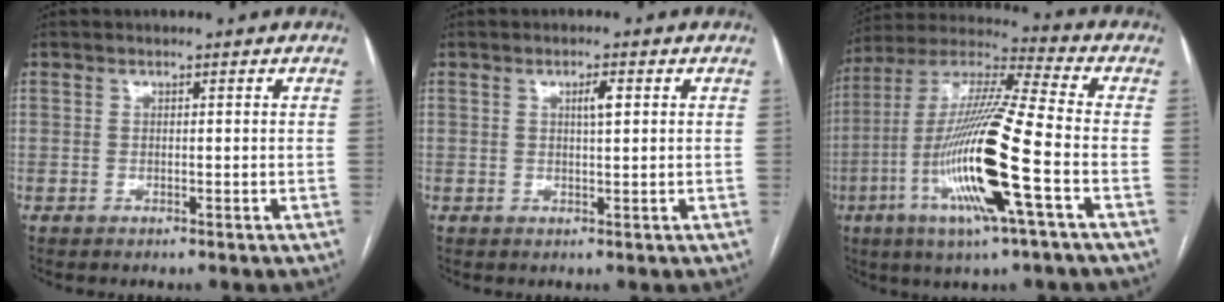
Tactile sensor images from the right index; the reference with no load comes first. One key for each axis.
{"total": 2.1, "fx": 0.7, "fy": 0.3, "fz": 2.0, "tx": -0.034, "ty": 0.002, "tz": 0.012}
{"total": 19.5, "fx": -5.8, "fy": 0.3, "fz": 18.6, "tx": -0.384, "ty": -0.018, "tz": -0.116}